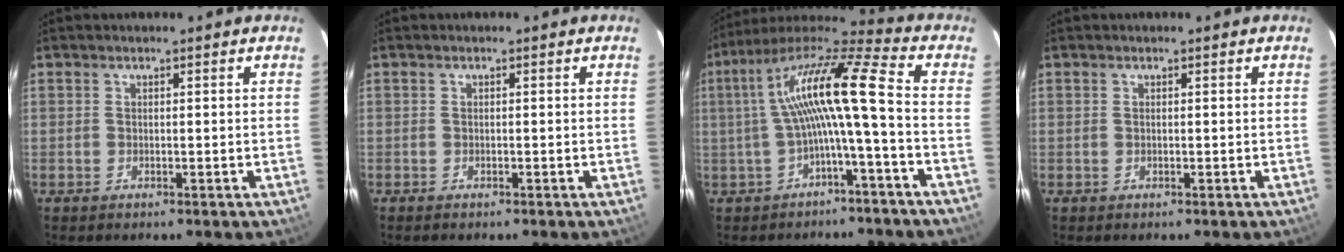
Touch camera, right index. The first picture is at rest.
{"total": 0.9, "force": [-0.8, 0.3, 0.3], "torque": [-0.008, -0.002, -0.014]}
{"total": 13.2, "force": [-1.4, 0.4, 13.1], "torque": [-0.256, 0.020, -0.027]}
{"total": 0.0}